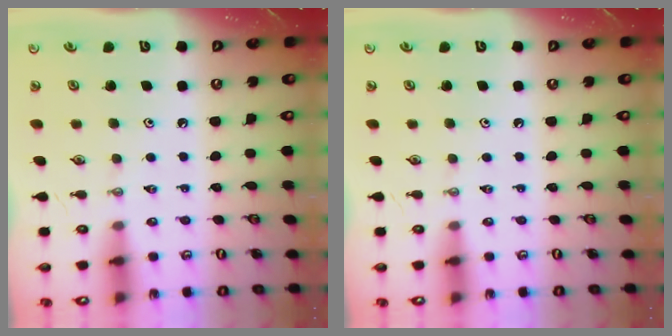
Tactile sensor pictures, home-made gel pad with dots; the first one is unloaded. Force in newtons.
{"total": 0.0}